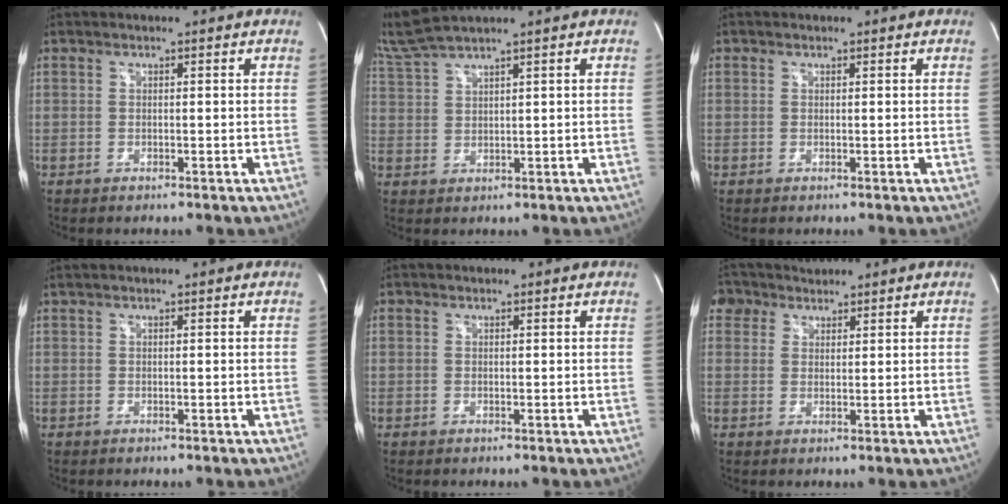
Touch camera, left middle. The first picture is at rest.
{"total": 6.1, "force": [5.5, -1.3, 2.3], "torque": [-0.070, 0.011, 0.120]}
{"total": 0.0}
{"total": 0.7, "force": [0.6, 0.0, 0.4], "torque": [-0.016, 0.016, 0.016]}
{"total": 0.0}
{"total": 3.7, "force": [2.7, 2.5, -0.2], "torque": [0.001, 0.022, 0.049]}